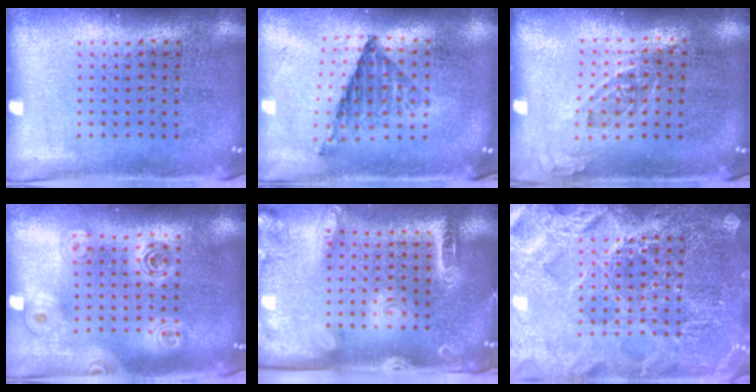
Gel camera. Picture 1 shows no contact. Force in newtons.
{"total": 0.8, "press": 0.8, "slide": 0.1}
{"total": 0.7, "press": 0.7, "slide": 0.3}
{"total": 1.7, "press": 1.5, "slide": 0.8}
{"total": 2.5, "press": 2.0, "slide": 1.6}
{"total": 6.3, "press": 6.3, "slide": 0.9}